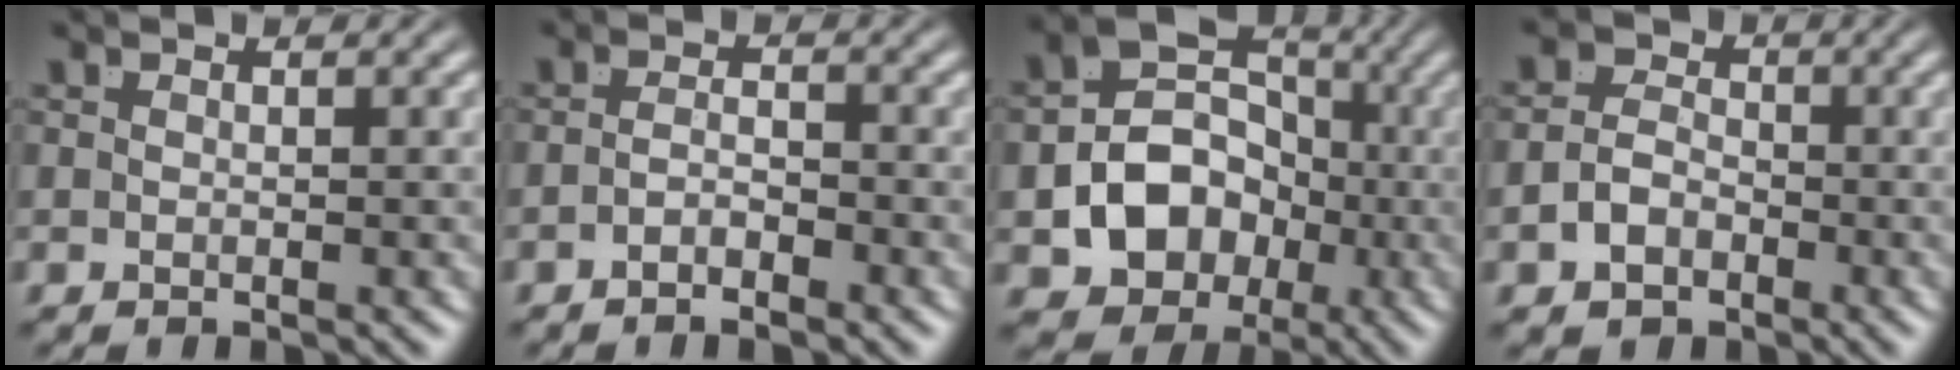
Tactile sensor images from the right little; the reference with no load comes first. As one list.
[{"total": 2.1, "force": [-1.8, -0.2, 1.1], "torque": [-0.016, -0.009, -0.030]}, {"total": 11.5, "force": [-0.8, 9.8, 5.9], "torque": [-0.144, -0.055, 0.001]}, {"total": 4.9, "force": [-1.8, 4.2, 1.7], "torque": [-0.030, -0.018, -0.029]}]